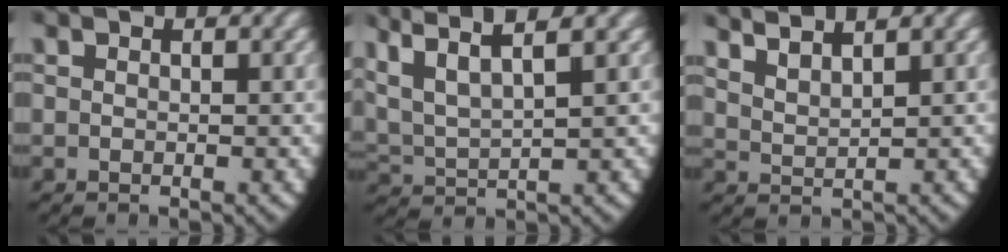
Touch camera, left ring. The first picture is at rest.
{"total": 8.4, "force": [4.1, 5.5, 4.9], "torque": [-0.123, 0.004, 0.064]}
{"total": 3.5, "force": [2.6, 1.7, 1.6], "torque": [-0.041, -0.001, 0.051]}